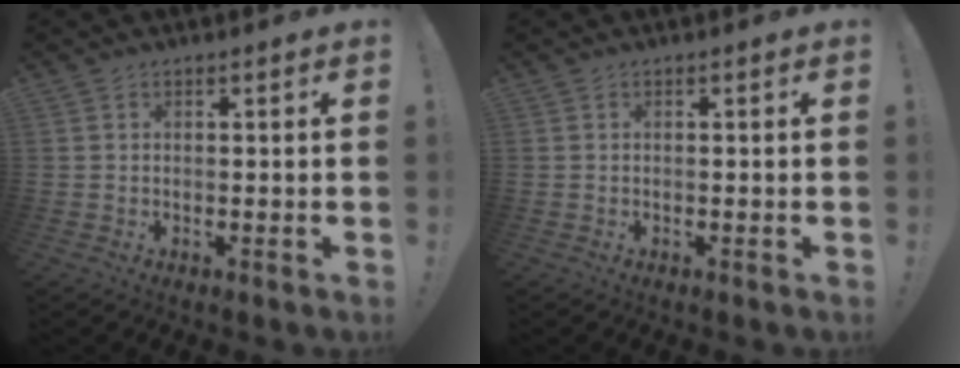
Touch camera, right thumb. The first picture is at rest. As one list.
[{"total": 0.0}]